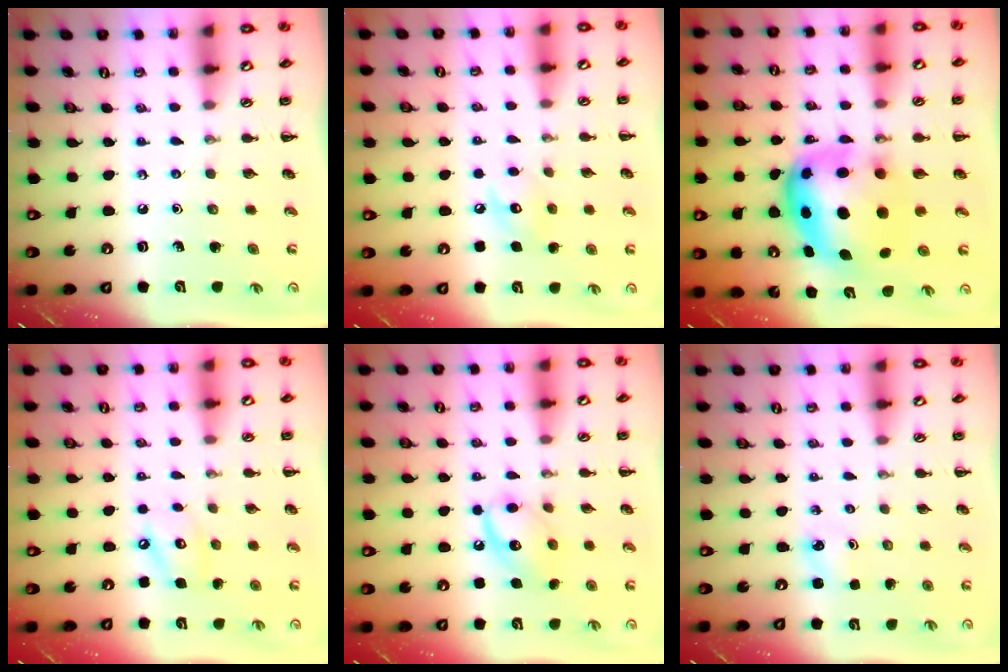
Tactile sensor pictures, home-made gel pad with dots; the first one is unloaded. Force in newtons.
{"total": 7.0, "press": 7.0, "slide": 0.8}
{"total": 10.9, "press": 10.6, "slide": 2.6}
{"total": 7.0, "press": 7.0, "slide": 1.0}
{"total": 10.7, "press": 10.7, "slide": 0.4}
{"total": 2.5, "press": 2.4, "slide": 0.8}